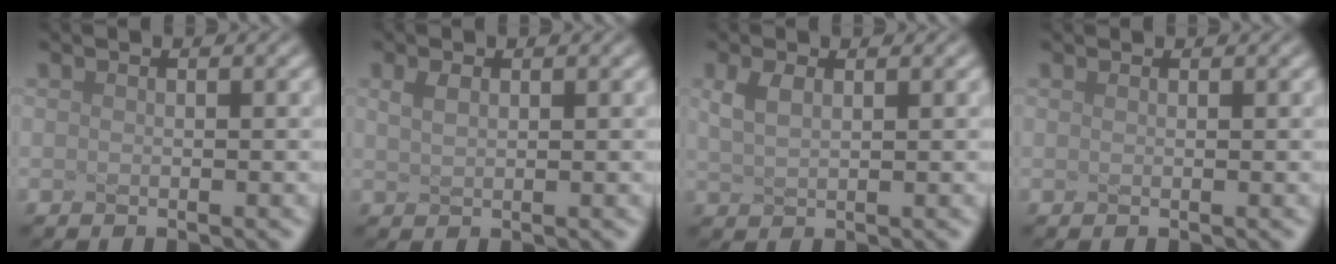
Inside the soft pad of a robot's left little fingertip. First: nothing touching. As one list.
[{"total": 1.2, "force": [0.6, 0.6, 0.9], "torque": [-0.020, 0.002, 0.015]}, {"total": 1.8, "force": [0.8, 0.7, 1.4], "torque": [-0.035, 0.003, 0.019]}, {"total": 0.5, "force": [0.5, 0.1, 0.1], "torque": [-0.006, -0.003, 0.003]}]